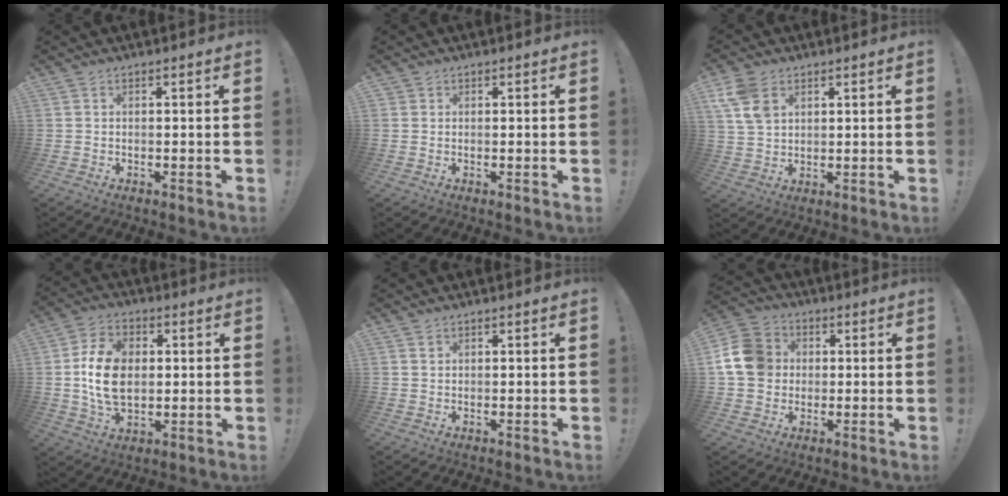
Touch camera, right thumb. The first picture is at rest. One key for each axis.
{"total": 0.8, "fx": 0.4, "fy": 0.6, "fz": 0.0, "tx": 0.000, "ty": 0.001, "tz": 0.008}
{"total": 9.2, "fx": 4.2, "fy": 6.2, "fz": 5.4, "tx": -0.110, "ty": -0.006, "tz": 0.082}
{"total": 14.9, "fx": 0.7, "fy": 10.5, "fz": 10.5, "tx": -0.182, "ty": 0.004, "tz": 0.012}
{"total": 0.9, "fx": 0.5, "fy": 0.7, "fz": 0.2, "tx": 0.011, "ty": -0.006, "tz": 0.006}
{"total": 13.5, "fx": 1.6, "fy": 11.8, "fz": 6.5, "tx": -0.106, "ty": 0.007, "tz": 0.036}